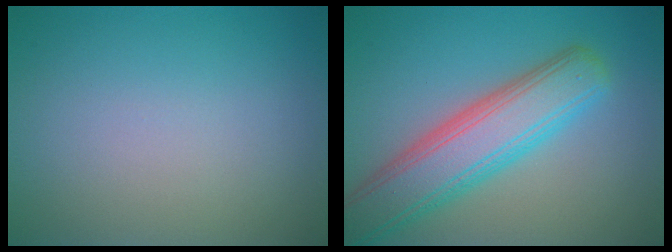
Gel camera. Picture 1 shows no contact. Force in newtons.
{"total": 7.4, "press": 7.4, "slide": 0.7}